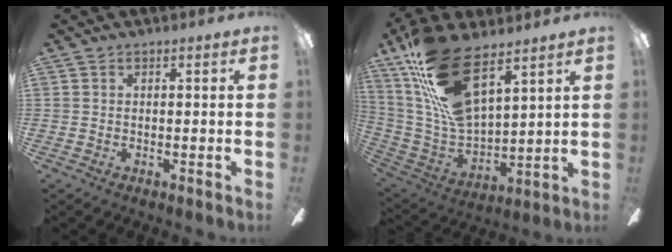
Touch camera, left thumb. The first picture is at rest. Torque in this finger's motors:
{"motor_torque": [0.55, 0.65, 1.75, -1.02, 0.64]}